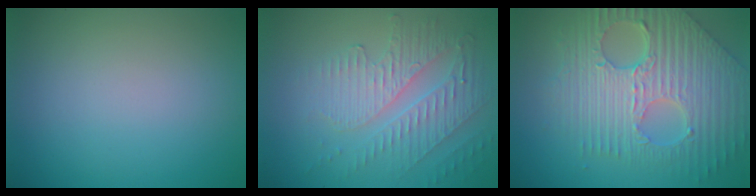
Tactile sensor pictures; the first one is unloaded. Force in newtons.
{"total": 5.3, "press": 3.5, "slide": 3.9}
{"total": 10.0, "press": 6.9, "slide": 7.2}